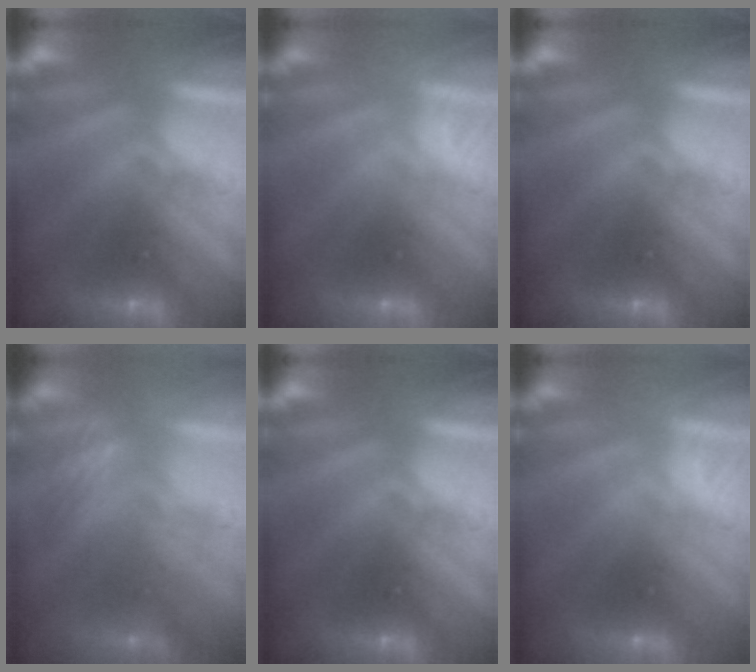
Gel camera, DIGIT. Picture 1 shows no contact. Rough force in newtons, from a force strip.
{"total": 1.6}
{"total": 0.0}
{"total": 2.8}
{"total": 0.0}
{"total": 1.6}